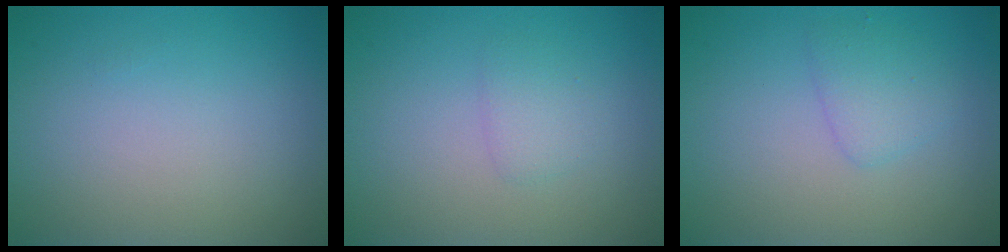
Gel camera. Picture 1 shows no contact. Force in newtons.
{"total": 1.3, "press": 1.3, "slide": 0.0}
{"total": 1.9, "press": 1.9, "slide": 0.0}